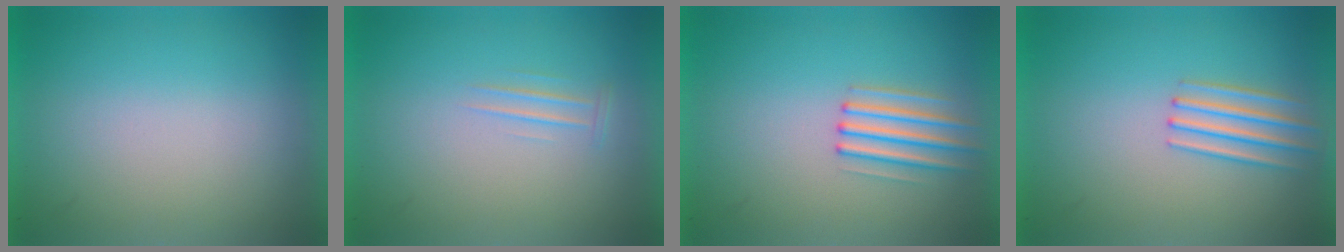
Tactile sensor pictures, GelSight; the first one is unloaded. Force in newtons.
{"total": 1.0}
{"total": 2.1}
{"total": 2.1}